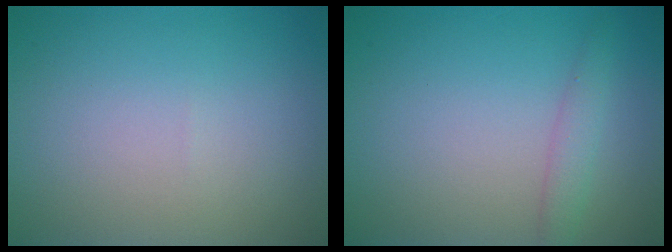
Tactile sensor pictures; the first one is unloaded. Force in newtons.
{"total": 1.7, "press": 1.7, "slide": 0.0}